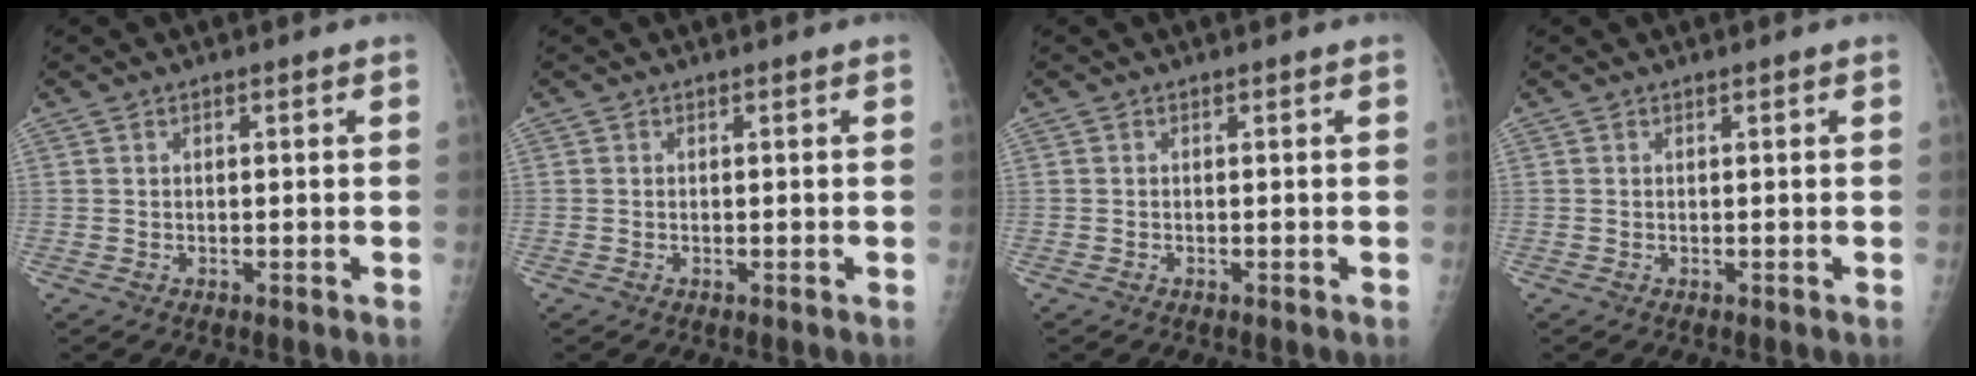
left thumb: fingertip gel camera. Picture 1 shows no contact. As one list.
[{"total": 0.0}, {"total": 0.0}, {"total": 0.0}]